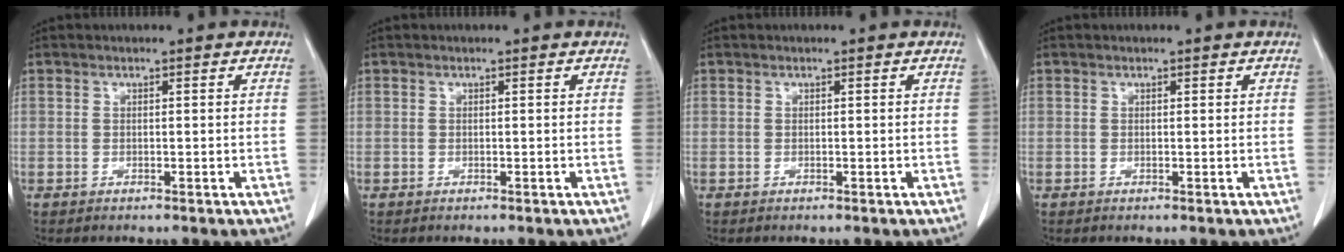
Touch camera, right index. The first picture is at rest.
{"total": 0.0}
{"total": 0.0}
{"total": 0.0}